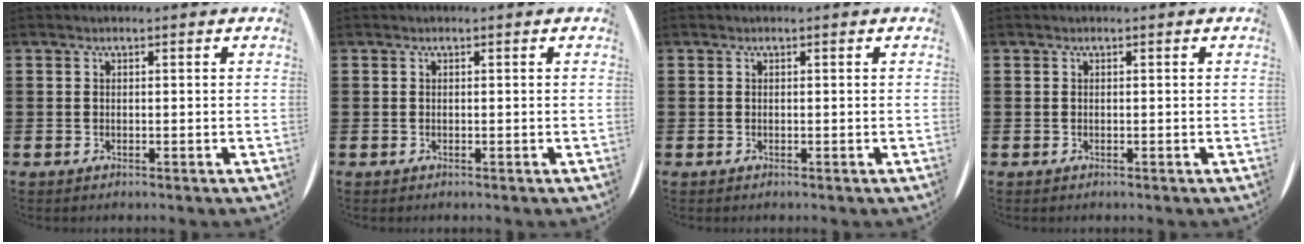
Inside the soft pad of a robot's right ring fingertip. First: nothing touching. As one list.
[{"total": 0.0}, {"total": 0.0}, {"total": 0.0}]